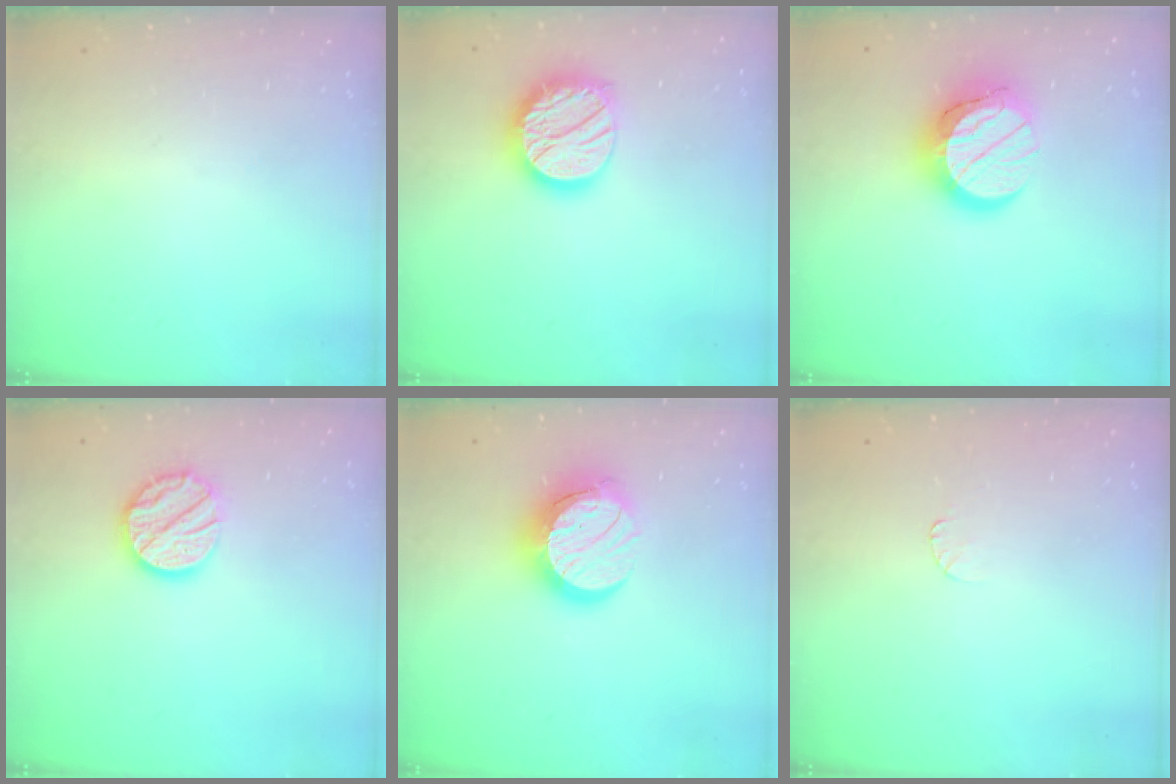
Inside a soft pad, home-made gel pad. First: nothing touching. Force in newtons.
{"total": 17.3, "press": 17.2, "slide": 1.2}
{"total": 13.9, "press": 13.8, "slide": 1.2}
{"total": 11.9, "press": 11.9, "slide": 0.7}
{"total": 13.7, "press": 13.6, "slide": 1.1}
{"total": 3.5, "press": 3.4, "slide": 0.5}